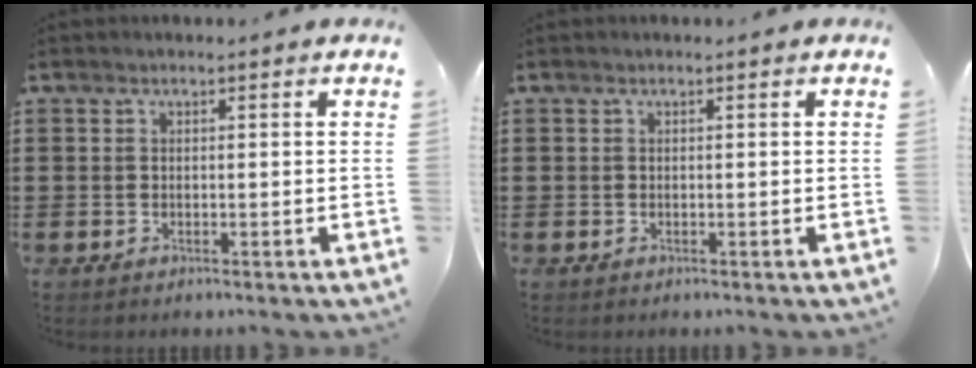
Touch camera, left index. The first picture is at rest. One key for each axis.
{"total": 0.0}